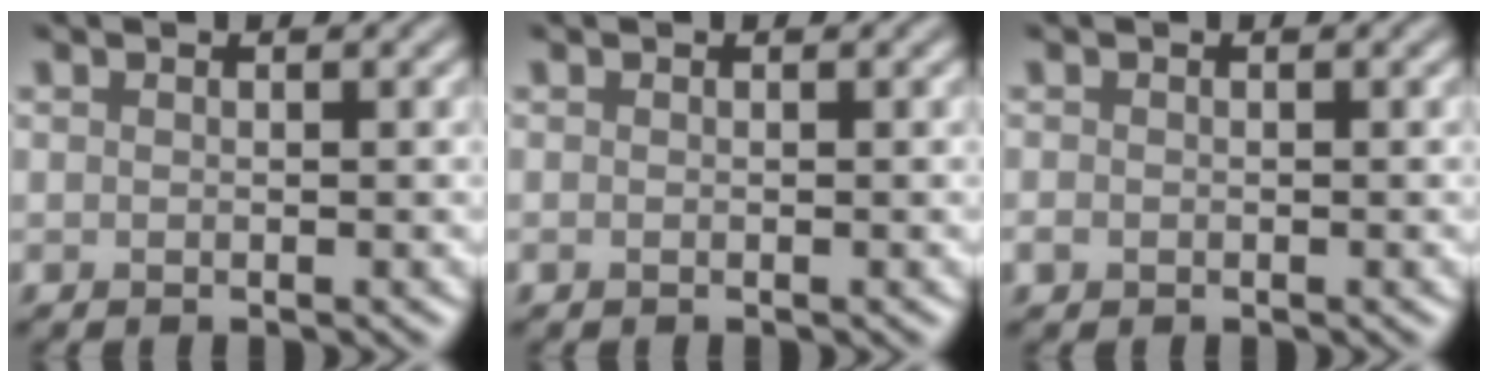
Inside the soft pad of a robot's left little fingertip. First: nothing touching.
{"total": 0.0}
{"total": 0.6, "force": [-0.3, 0.5, 0.2], "torque": [-0.003, -0.003, -0.006]}